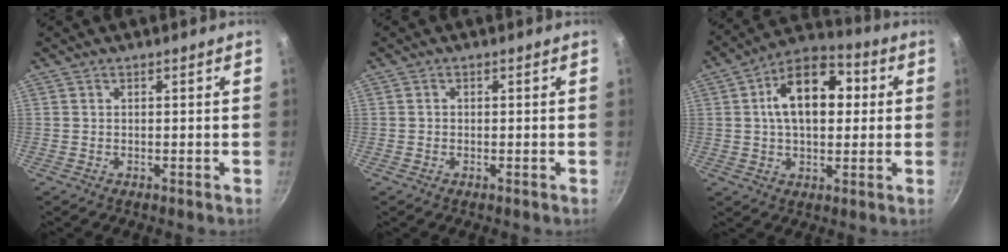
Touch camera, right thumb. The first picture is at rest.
{"total": 0.5, "force": [-0.1, 0.4, 0.3], "torque": [-0.004, 0.000, -0.005]}
{"total": 14.9, "force": [2.5, 8.9, 11.7], "torque": [-0.164, 0.023, 0.031]}